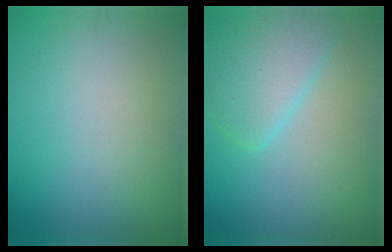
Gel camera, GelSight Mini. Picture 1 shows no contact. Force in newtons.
{"total": 4.2, "press": 4.2, "slide": 0.3}